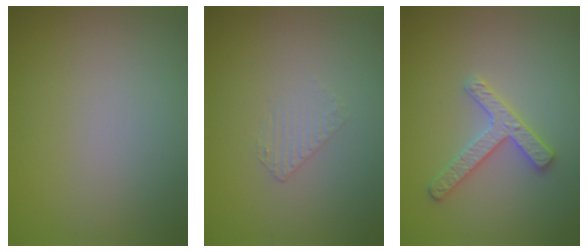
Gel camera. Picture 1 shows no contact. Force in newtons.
{"total": 0.9, "press": 0.2, "slide": 0.9}
{"total": 2.7, "press": 2.7, "slide": 0.3}